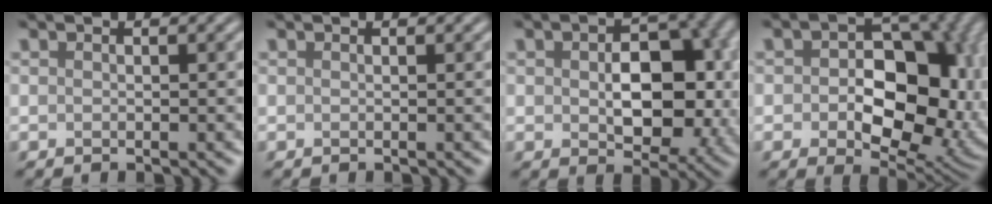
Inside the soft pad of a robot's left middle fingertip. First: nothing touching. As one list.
[{"total": 0.0}, {"total": 8.9, "force": [-0.1, 5.6, 6.9], "torque": [-0.101, -0.008, 0.006]}, {"total": 13.0, "force": [0.2, 8.7, 9.6], "torque": [-0.116, -0.004, 0.010]}]